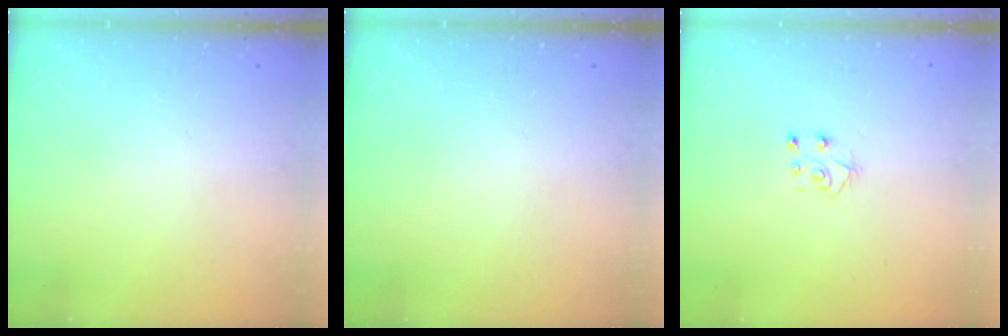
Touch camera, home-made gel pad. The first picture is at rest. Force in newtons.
{"total": 0.0}
{"total": 5.6, "press": 5.6, "slide": 0.4}